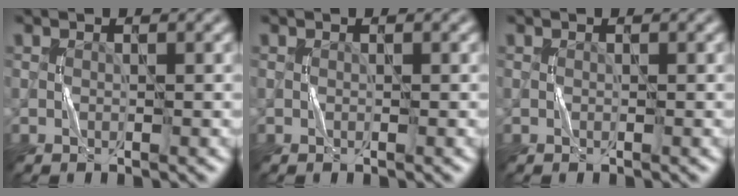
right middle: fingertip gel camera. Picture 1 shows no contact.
{"total": 0.0}
{"total": 0.0}